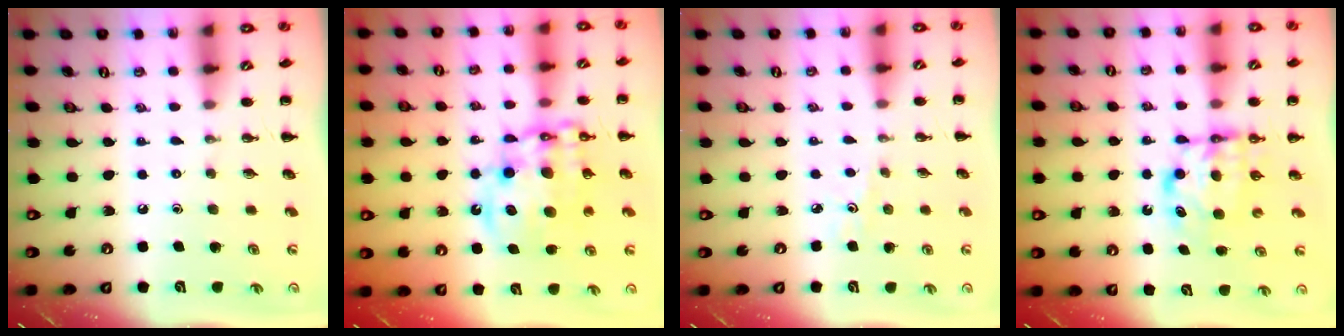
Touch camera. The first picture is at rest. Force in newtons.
{"total": 15.8, "press": 15.4, "slide": 3.6}
{"total": 2.2, "press": 2.0, "slide": 0.7}
{"total": 6.4, "press": 6.4, "slide": 0.4}